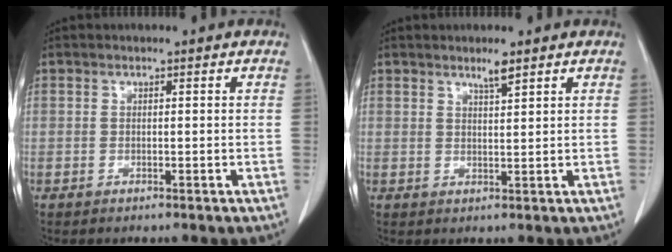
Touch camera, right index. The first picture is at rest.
{"total": 2.1, "force": [1.7, 0.0, 1.3], "torque": [-0.029, -0.002, 0.031]}